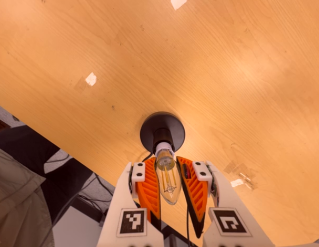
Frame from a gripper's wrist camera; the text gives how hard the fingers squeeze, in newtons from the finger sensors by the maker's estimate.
{"total": 20.1, "left": 20.7, "right": 19.5}